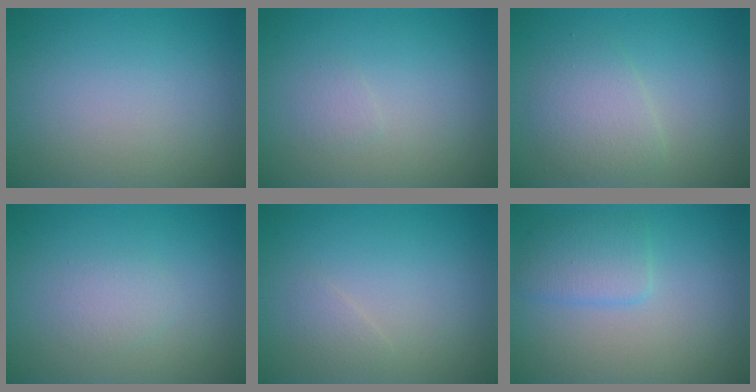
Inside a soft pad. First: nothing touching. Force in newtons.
{"total": 0.7, "press": 0.7, "slide": 0.0}
{"total": 2.8, "press": 2.8, "slide": 0.1}
{"total": 1.2, "press": 1.2, "slide": 0.0}
{"total": 0.8, "press": 0.8, "slide": 0.0}
{"total": 2.5, "press": 2.5, "slide": 0.1}